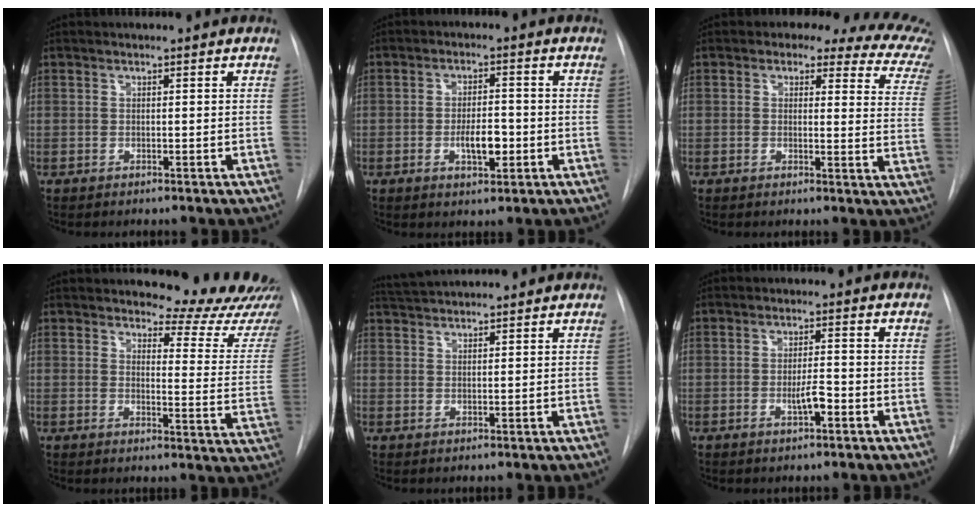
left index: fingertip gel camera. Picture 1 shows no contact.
{"total": 5.0, "force": [-1.4, 2.0, 4.4], "torque": [-0.070, 0.000, -0.019]}
{"total": 12.9, "force": [10.0, 4.6, 6.8], "torque": [-0.050, -0.015, 0.080]}
{"total": 12.9, "force": [12.7, 0.9, 2.1], "torque": [-0.006, -0.103, 0.128]}
{"total": 6.2, "force": [6.0, 0.1, 1.6], "torque": [-0.032, 0.037, 0.097]}
{"total": 3.0, "force": [-1.2, 0.6, 2.6], "torque": [-0.044, 0.001, -0.020]}